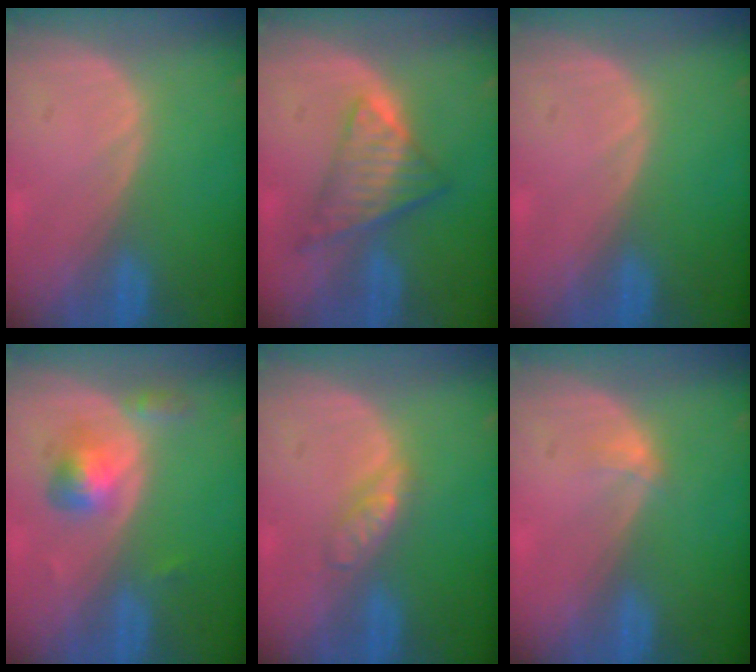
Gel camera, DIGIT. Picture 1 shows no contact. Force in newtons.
{"total": 7.4, "press": 6.2, "slide": 3.9}
{"total": 0.0}
{"total": 4.0, "press": 4.0, "slide": 0.2}
{"total": 3.1, "press": 3.0, "slide": 0.3}
{"total": 1.3, "press": 0.9, "slide": 0.9}